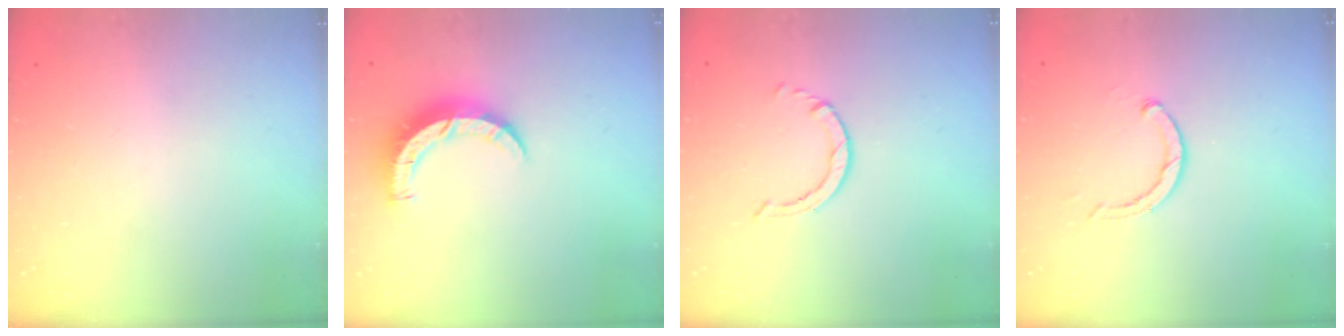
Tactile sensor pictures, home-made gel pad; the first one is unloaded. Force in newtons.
{"total": 7.7, "press": 7.7, "slide": 0.5}
{"total": 0.6, "press": 0.6, "slide": 0.1}
{"total": 3.6, "press": 3.6, "slide": 0.3}